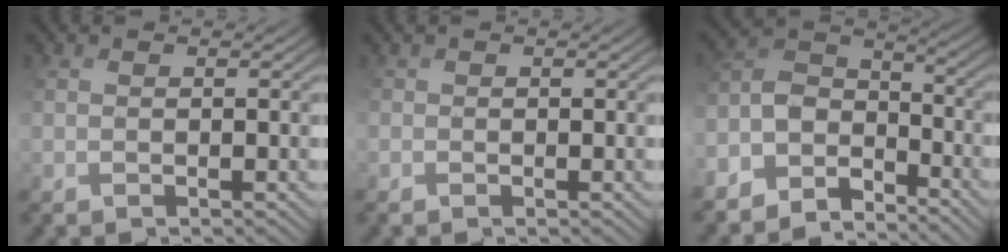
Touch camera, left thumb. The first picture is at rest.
{"total": 0.7, "force": [-0.6, 0.3, -0.1], "torque": [0.001, -0.007, -0.009]}
{"total": 8.1, "force": [-6.9, 3.3, 2.7], "torque": [-0.062, 0.003, -0.143]}